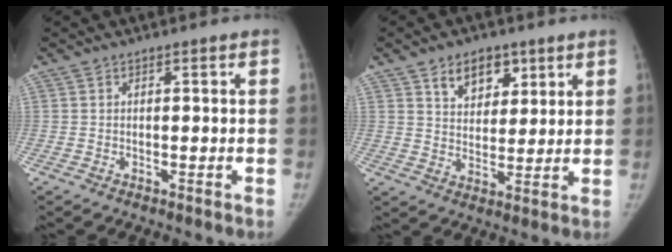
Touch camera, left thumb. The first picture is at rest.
{"total": 8.4, "force": [4.8, 5.5, 4.2], "torque": [-0.032, -0.025, 0.080]}